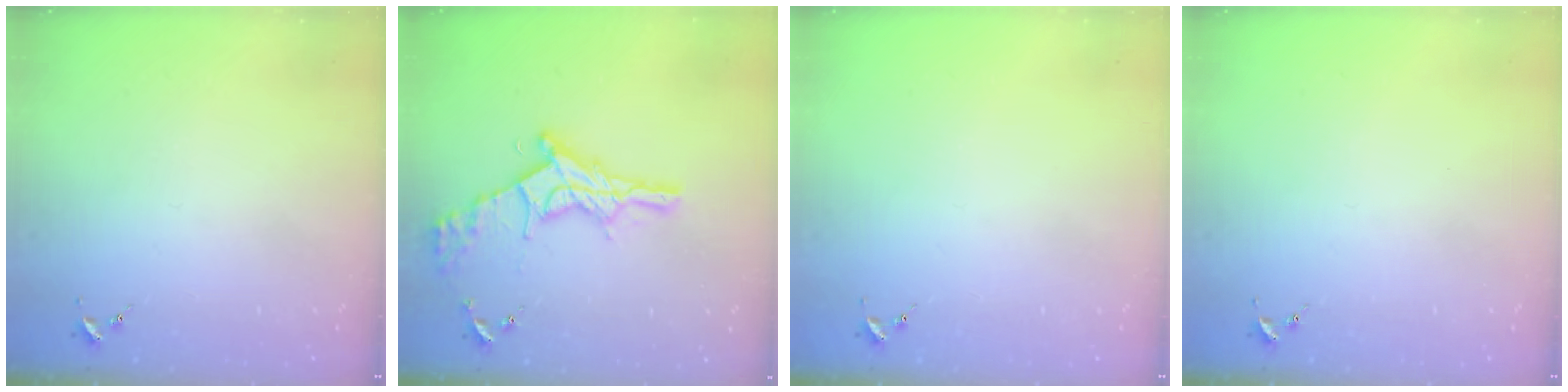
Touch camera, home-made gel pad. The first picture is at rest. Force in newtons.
{"total": 19.0, "press": 18.9, "slide": 1.3}
{"total": 0.0}
{"total": 0.0}